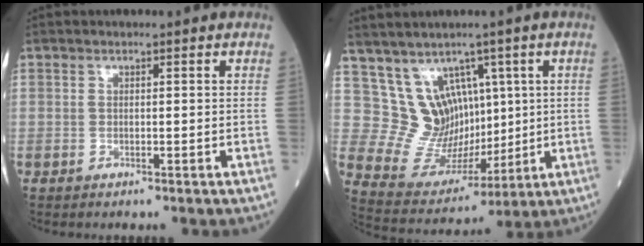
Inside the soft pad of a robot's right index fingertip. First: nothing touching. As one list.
[{"total": 9.5, "force": [3.9, 7.5, 4.3], "torque": [-0.080, 0.028, 0.096]}]